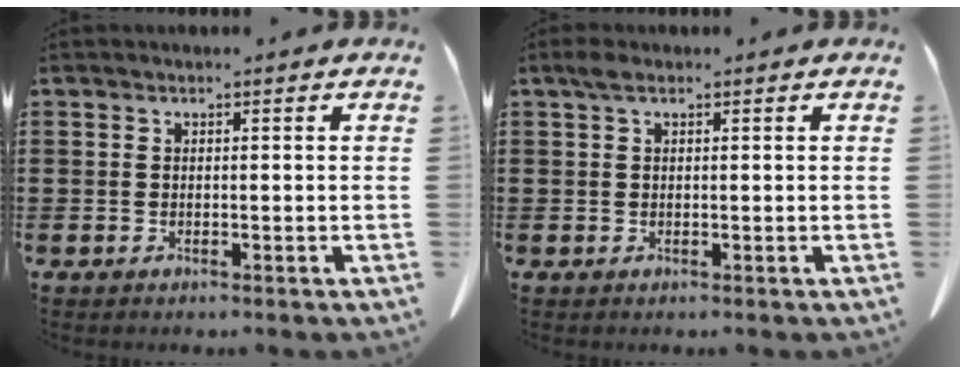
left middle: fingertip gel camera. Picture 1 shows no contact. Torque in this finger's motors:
{"motor_torque": [0.98, 0.71, 0.17, 0.05]}